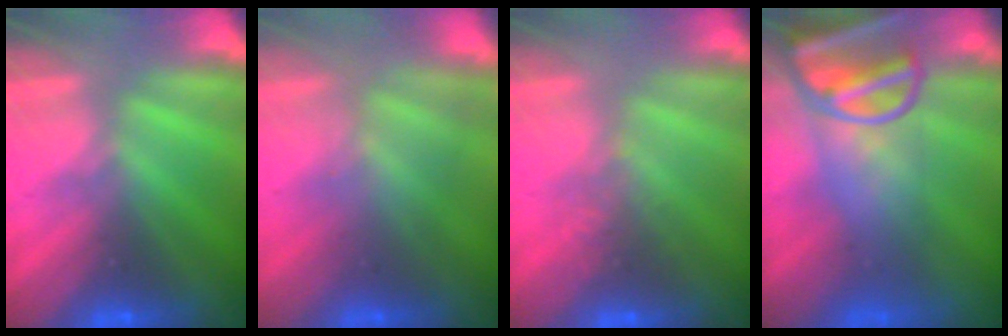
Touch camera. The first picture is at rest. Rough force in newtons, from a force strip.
{"total": 4.6}
{"total": 2.7}
{"total": 9.6}